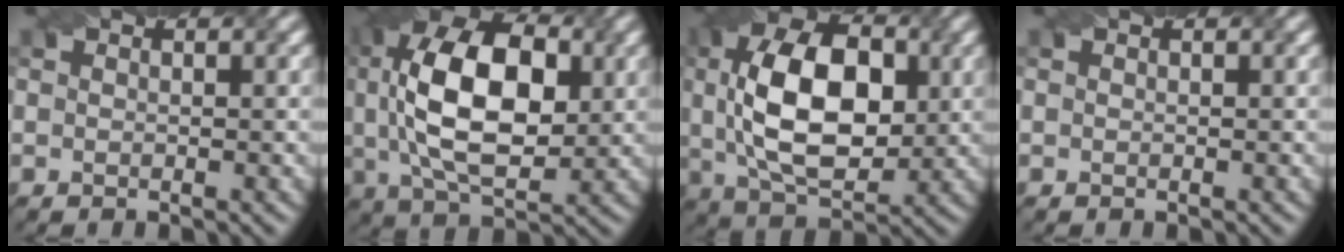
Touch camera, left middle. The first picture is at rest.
{"total": 11.3, "force": [0.5, 6.1, 9.6], "torque": [-0.193, 0.027, 0.020]}
{"total": 10.2, "force": [-0.2, 5.9, 8.3], "torque": [-0.167, 0.021, 0.008]}
{"total": 0.5, "force": [-0.4, -0.2, -0.3], "torque": [0.001, 0.004, -0.003]}